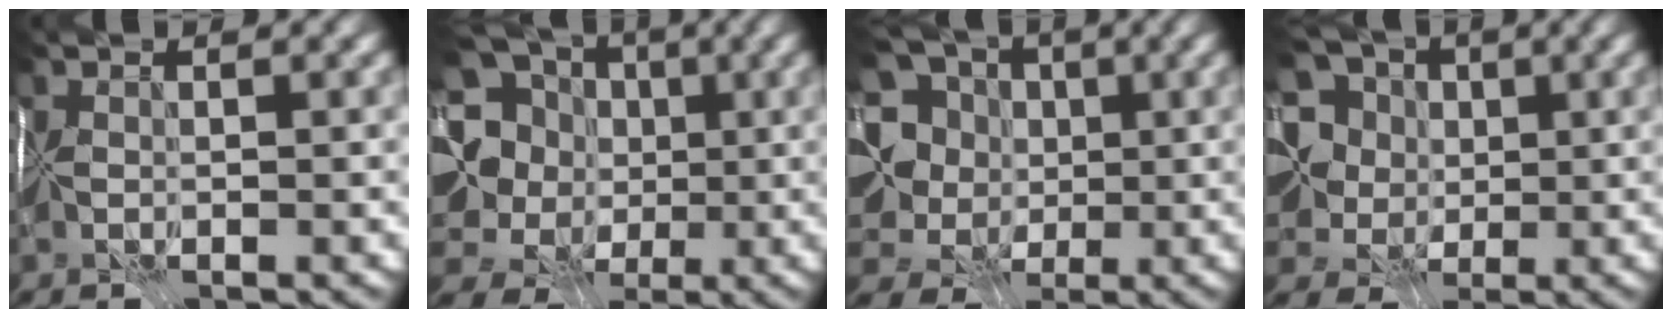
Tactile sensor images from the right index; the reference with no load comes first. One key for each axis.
{"total": 13.9, "fx": 1.9, "fy": 12.5, "fz": 5.9, "tx": -0.138, "ty": 0.020, "tz": 0.011}
{"total": 10.9, "fx": 2.0, "fy": 9.3, "fz": 5.3, "tx": -0.124, "ty": 0.024, "tz": 0.015}
{"total": 9.4, "fx": 2.8, "fy": 7.3, "fz": 5.2, "tx": -0.108, "ty": 0.017, "tz": 0.028}